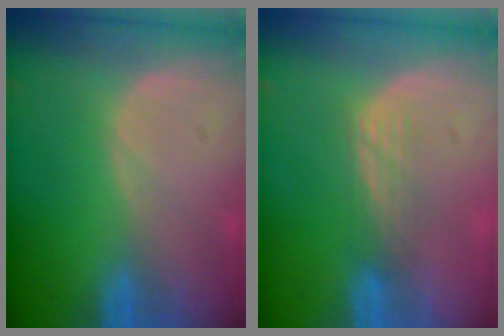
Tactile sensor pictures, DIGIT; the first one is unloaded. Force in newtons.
{"total": 3.1, "press": 2.6, "slide": 1.5}